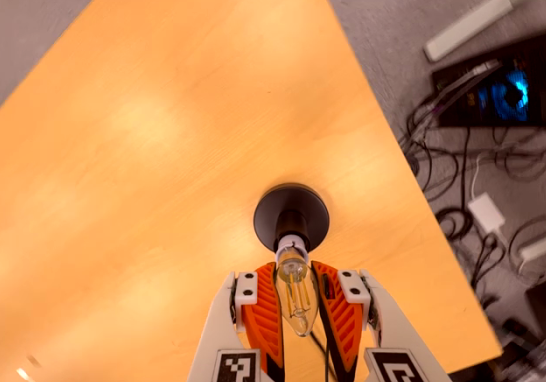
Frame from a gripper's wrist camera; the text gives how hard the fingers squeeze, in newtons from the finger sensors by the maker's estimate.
{"total": 20.4, "left": 19.6, "right": 21.3}